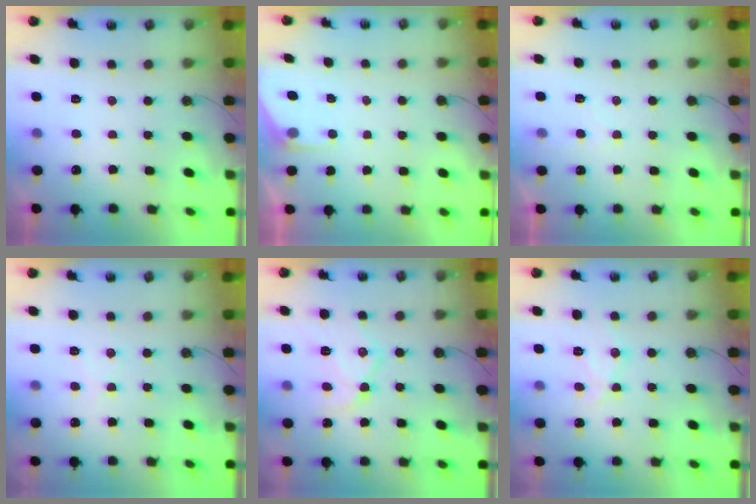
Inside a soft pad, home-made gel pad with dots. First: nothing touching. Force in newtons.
{"total": 2.3, "press": 2.3, "slide": 0.3}
{"total": 3.3, "press": 3.2, "slide": 0.4}
{"total": 6.3, "press": 6.2, "slide": 0.8}
{"total": 13.3, "press": 13.3, "slide": 1.1}
{"total": 10.4, "press": 10.4, "slide": 0.2}